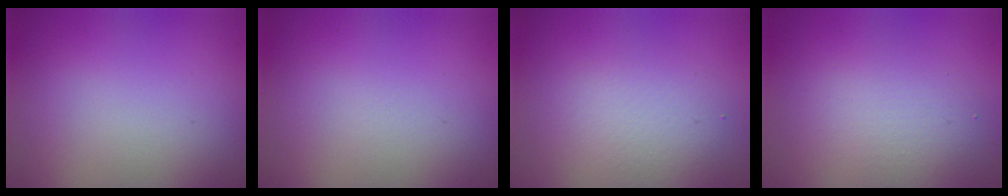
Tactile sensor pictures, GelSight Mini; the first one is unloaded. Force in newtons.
{"total": 0.0}
{"total": 2.8, "press": 2.8, "slide": 0.1}
{"total": 2.6, "press": 2.6, "slide": 0.1}